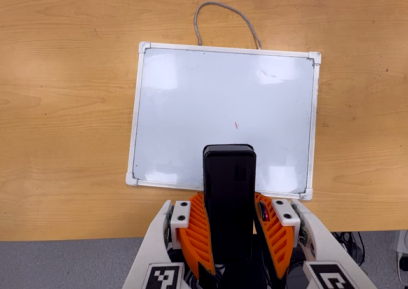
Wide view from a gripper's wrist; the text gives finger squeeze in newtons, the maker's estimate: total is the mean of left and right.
{"total": 5.9, "left": 5.2, "right": 6.6}